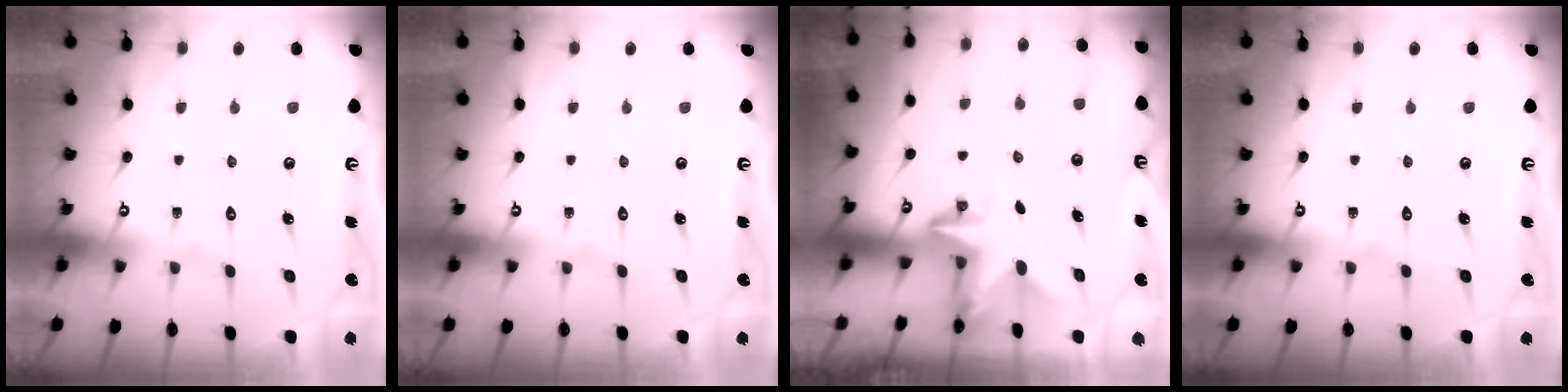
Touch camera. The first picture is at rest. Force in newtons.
{"total": 0.0}
{"total": 2.4, "press": 2.3, "slide": 0.4}
{"total": 0.0}